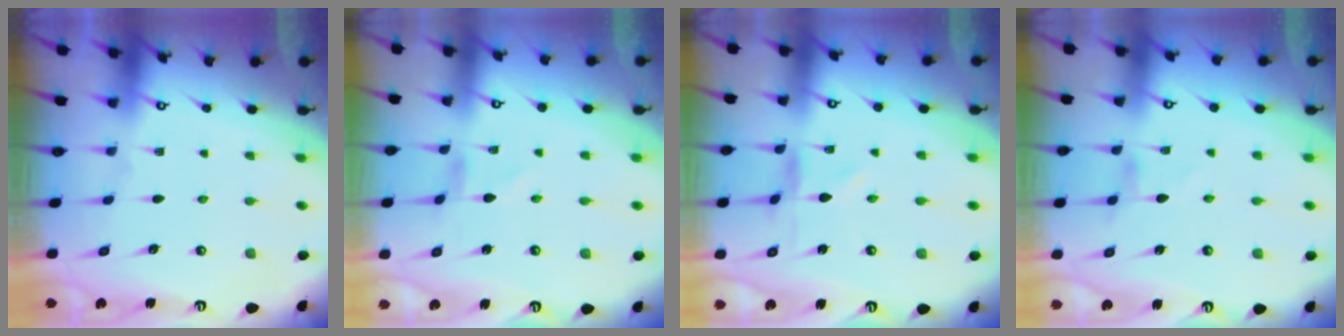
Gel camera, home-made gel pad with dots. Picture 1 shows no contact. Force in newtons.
{"total": 1.2, "press": 1.1, "slide": 0.1}
{"total": 0.0}
{"total": 1.0, "press": 0.9, "slide": 0.3}